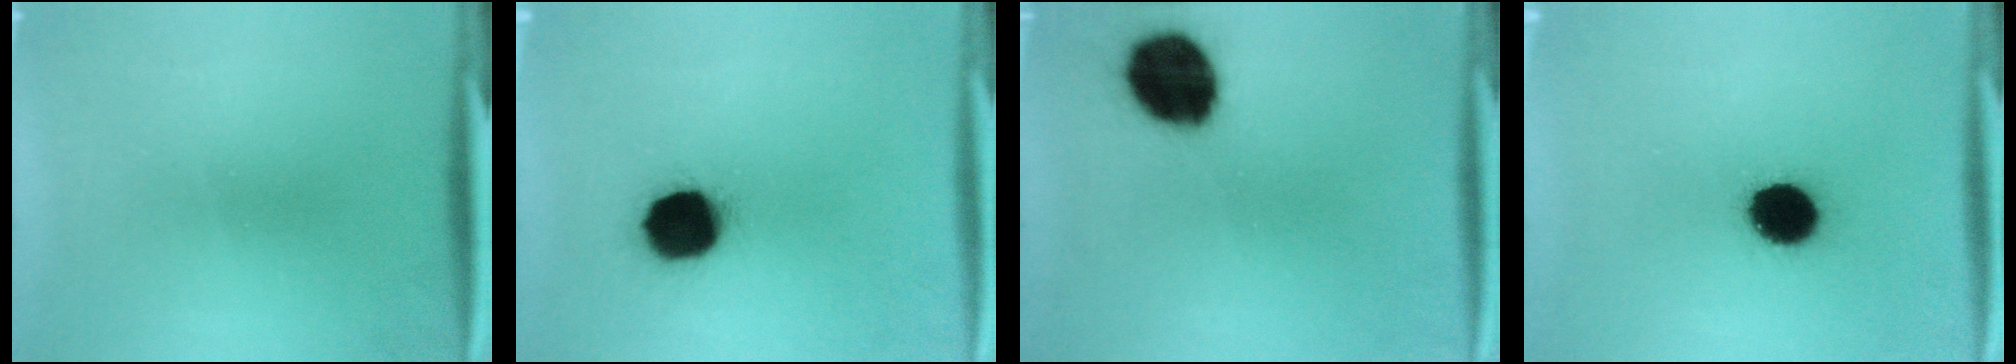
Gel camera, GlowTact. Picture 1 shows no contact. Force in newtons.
{"total": 14.4}
{"total": 17.1}
{"total": 12.0}